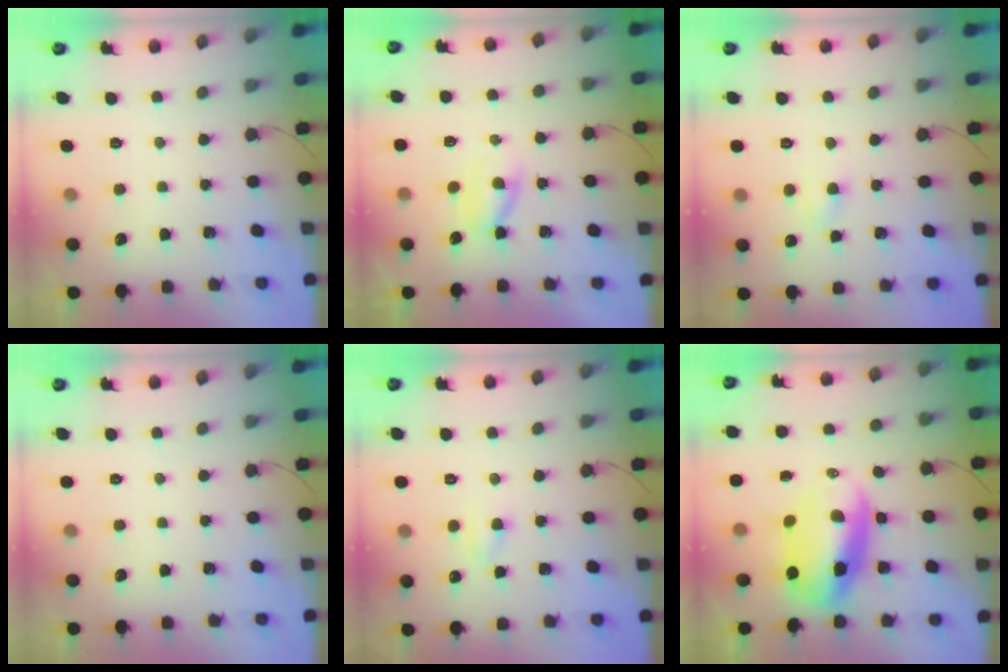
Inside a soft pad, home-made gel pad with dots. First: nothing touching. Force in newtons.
{"total": 2.7, "press": 2.5, "slide": 1.1}
{"total": 2.5, "press": 2.3, "slide": 1.0}
{"total": 0.0}
{"total": 2.8, "press": 2.6, "slide": 1.2}
{"total": 10.5, "press": 10.2, "slide": 2.4}